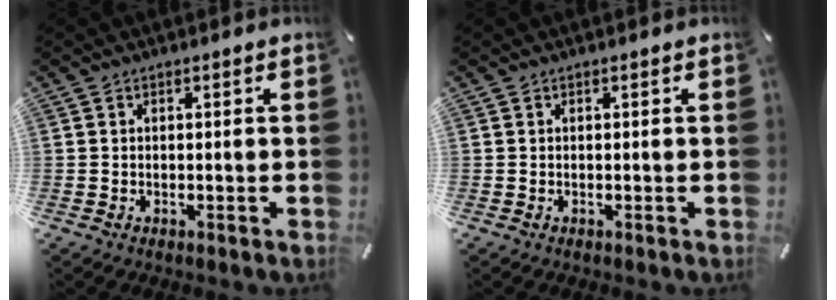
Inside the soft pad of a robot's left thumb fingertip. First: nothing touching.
{"total": 0.0}